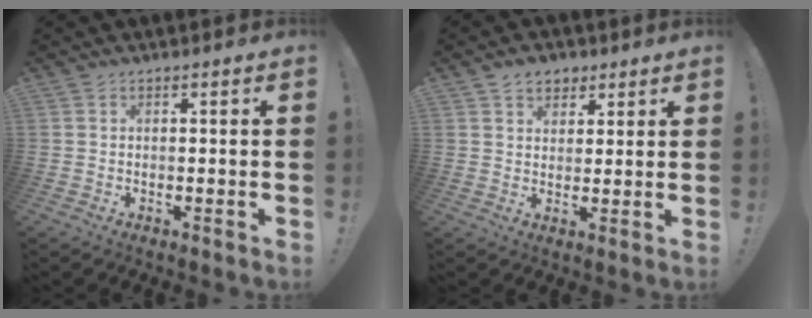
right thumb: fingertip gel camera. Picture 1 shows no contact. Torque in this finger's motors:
{"motor_torque": [-0.06, 0.63, 0.19, 0.04, -0.01]}